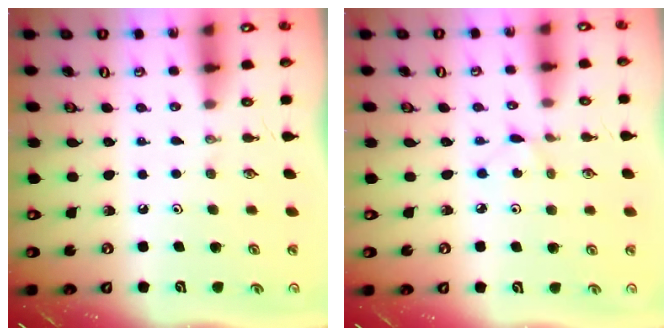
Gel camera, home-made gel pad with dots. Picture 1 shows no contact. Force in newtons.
{"total": 2.3, "press": 2.3, "slide": 0.3}